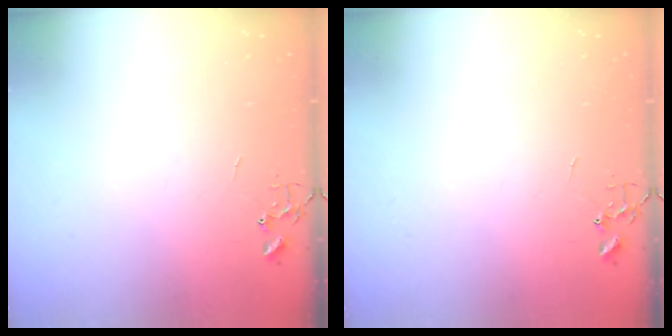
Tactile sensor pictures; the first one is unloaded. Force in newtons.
{"total": 0.0}